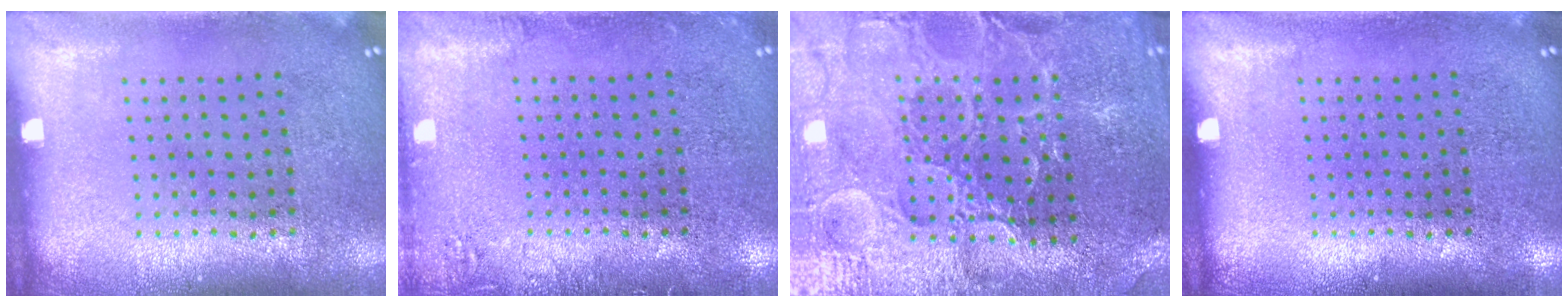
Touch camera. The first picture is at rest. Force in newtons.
{"total": 1.5, "press": 1.4, "slide": 0.3}
{"total": 3.3, "press": 3.3, "slide": 0.5}
{"total": 0.0}